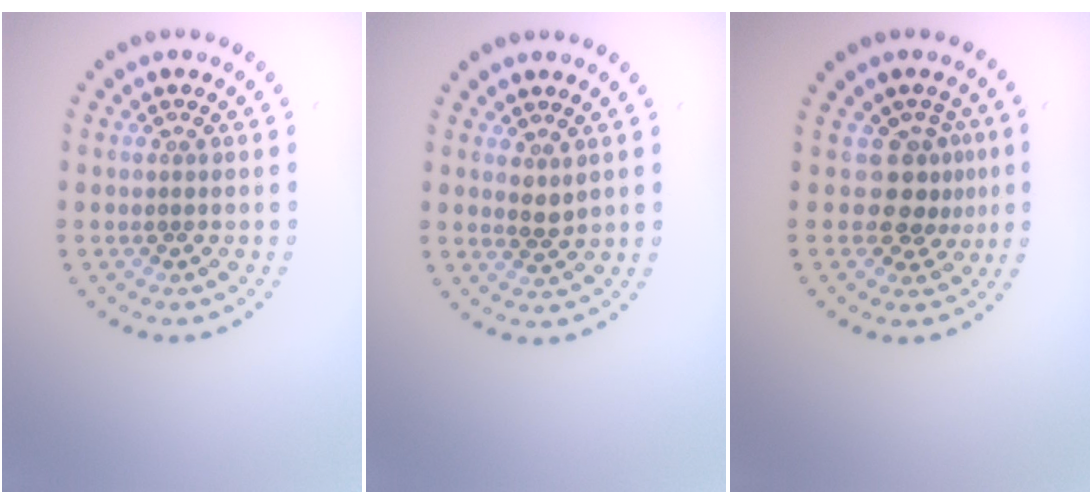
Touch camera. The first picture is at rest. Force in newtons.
{"total": 1.2, "press": 1.0, "slide": 0.5}
{"total": 2.8, "press": 1.9, "slide": 2.1}